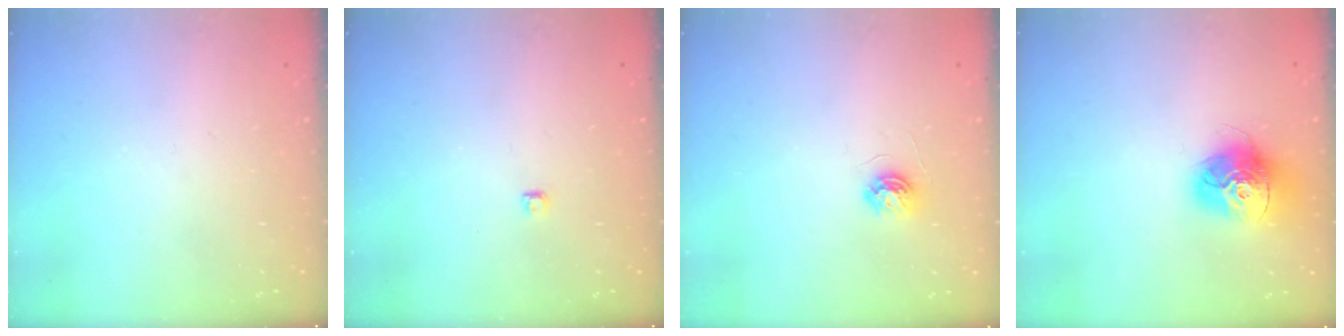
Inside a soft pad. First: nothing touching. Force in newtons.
{"total": 2.8, "press": 2.7, "slide": 0.3}
{"total": 5.2, "press": 5.2, "slide": 0.5}
{"total": 15.2, "press": 15.2, "slide": 1.3}